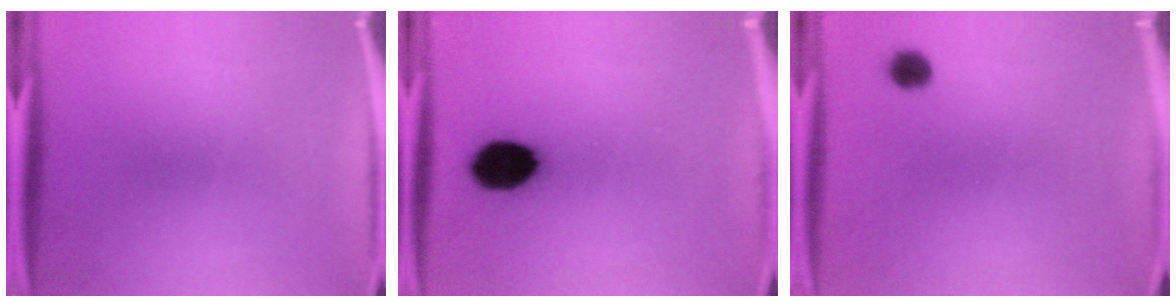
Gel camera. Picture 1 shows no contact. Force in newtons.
{"total": 10.1}
{"total": 2.6}